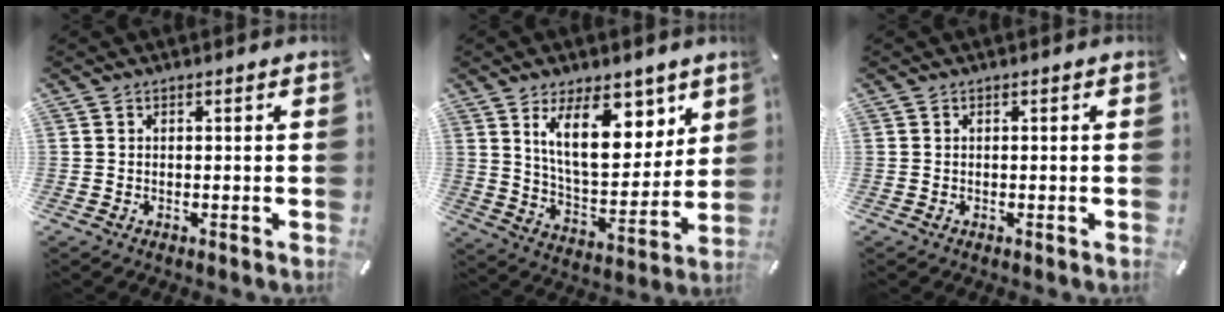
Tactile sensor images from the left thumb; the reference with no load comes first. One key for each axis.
{"total": 17.1, "fx": 9.0, "fy": 8.9, "fz": 11.5, "tx": -0.182, "ty": -0.032, "tz": 0.158}
{"total": 0.0}